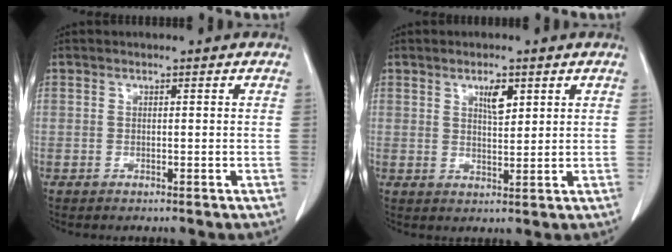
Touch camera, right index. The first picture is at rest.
{"total": 3.4, "force": [1.8, 1.1, 2.7], "torque": [-0.047, -0.003, 0.033]}